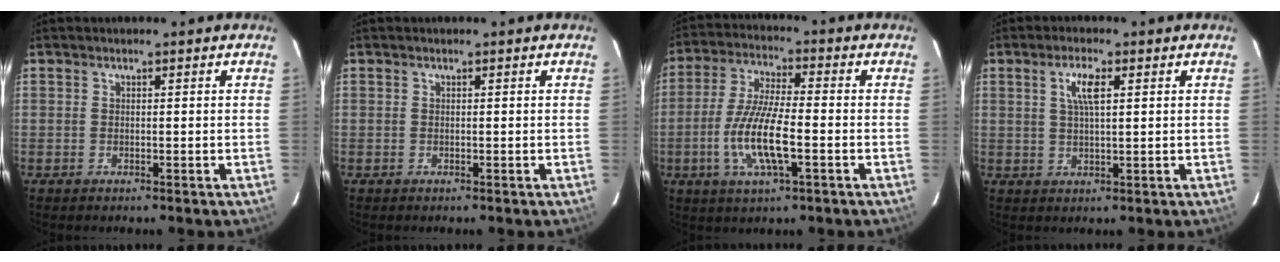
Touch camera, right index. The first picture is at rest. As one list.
[{"total": 0.0}, {"total": 11.8, "force": [-3.4, 2.7, 11.0], "torque": [-0.225, -0.007, -0.067]}, {"total": 4.4, "force": [1.6, 1.2, 3.9], "torque": [-0.074, 0.005, 0.029]}]